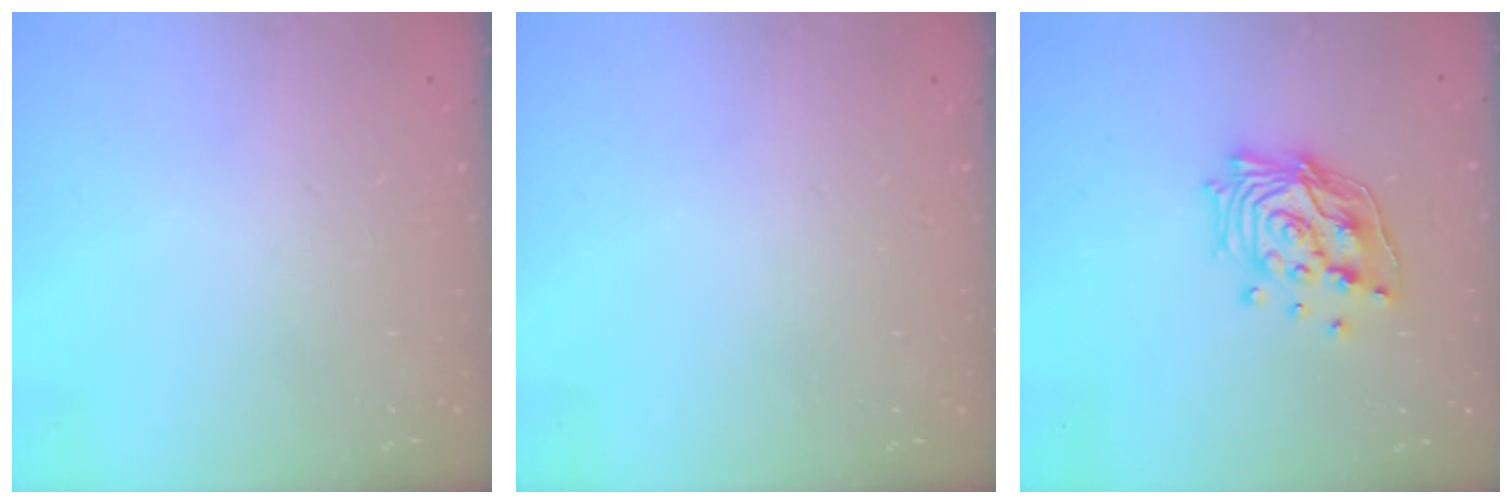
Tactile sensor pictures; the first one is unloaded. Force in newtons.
{"total": 0.0}
{"total": 15.4, "press": 15.2, "slide": 1.8}